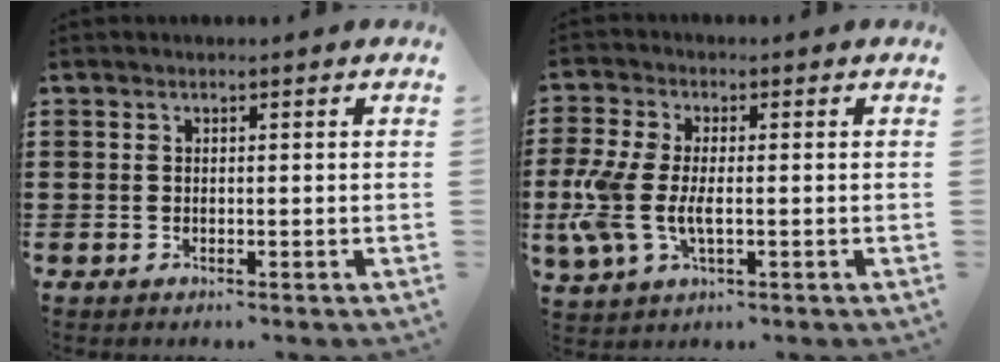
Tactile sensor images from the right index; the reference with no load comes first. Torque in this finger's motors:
{"motor_torque": [1.61, -0.53, 0.86, 0.21]}